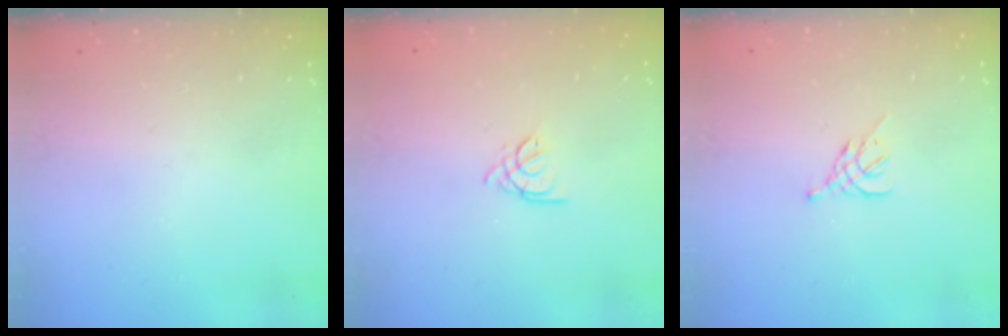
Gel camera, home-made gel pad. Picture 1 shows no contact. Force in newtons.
{"total": 2.2, "press": 2.2, "slide": 0.5}
{"total": 4.7, "press": 4.6, "slide": 0.7}